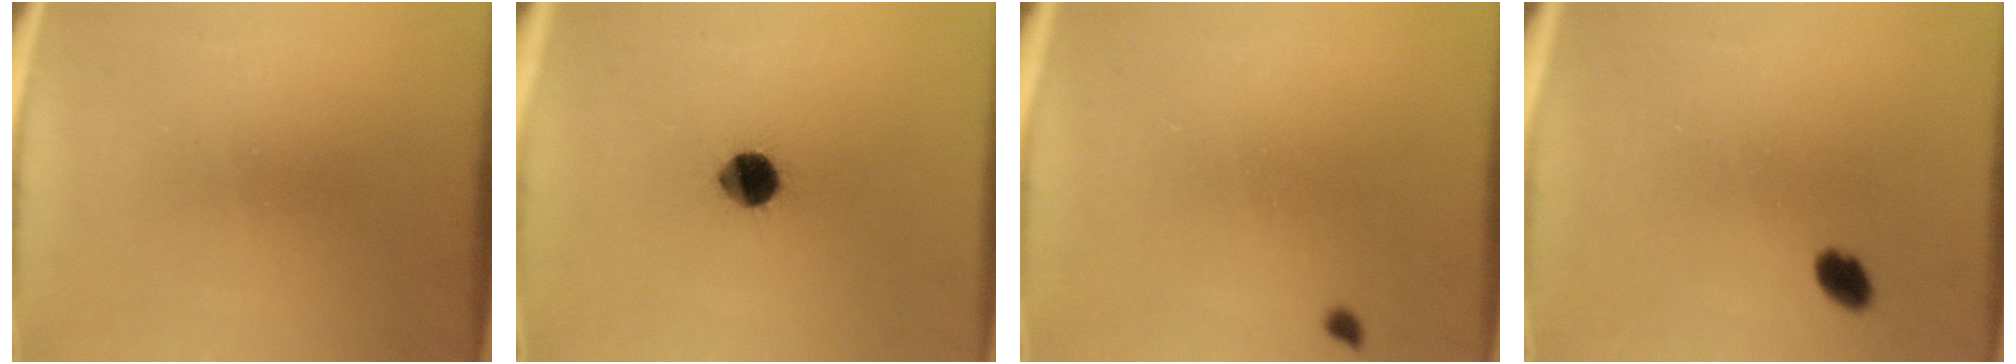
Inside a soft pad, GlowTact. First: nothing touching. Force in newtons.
{"total": 7.5}
{"total": 0.7}
{"total": 2.8}